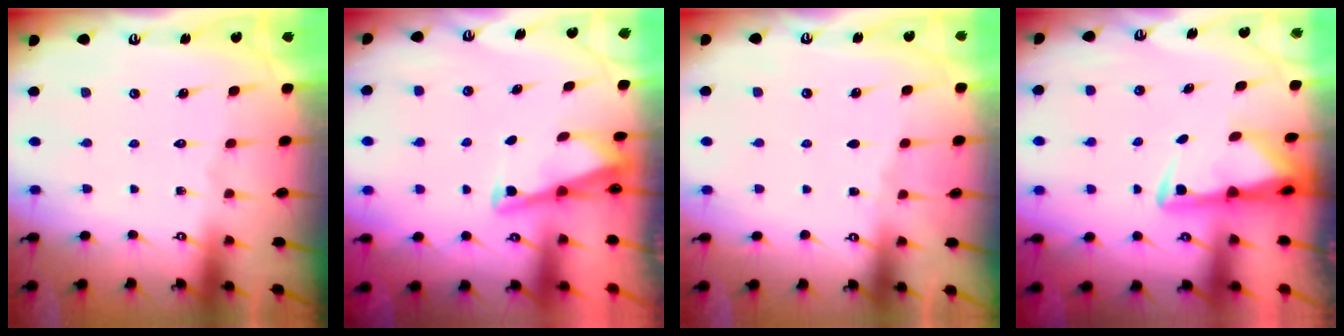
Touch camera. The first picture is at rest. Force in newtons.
{"total": 3.0, "press": 3.0, "slide": 0.3}
{"total": 2.5, "press": 2.5, "slide": 0.4}
{"total": 2.9, "press": 2.8, "slide": 0.4}